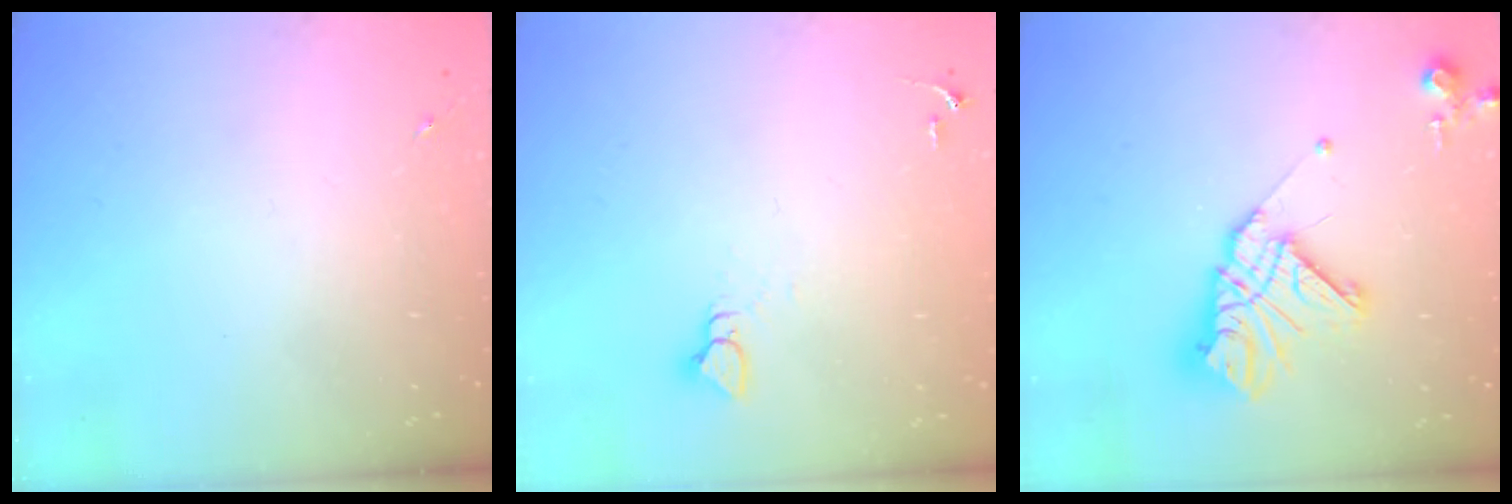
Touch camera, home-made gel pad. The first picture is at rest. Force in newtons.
{"total": 3.9, "press": 3.8, "slide": 0.3}
{"total": 14.7, "press": 14.6, "slide": 1.4}